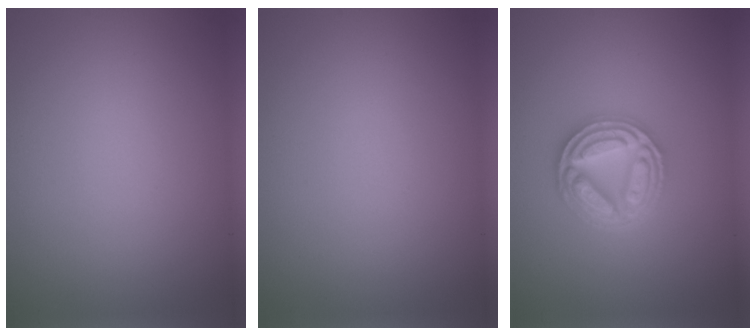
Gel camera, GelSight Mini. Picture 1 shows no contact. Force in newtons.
{"total": 0.0}
{"total": 4.7, "press": 4.7, "slide": 0.8}